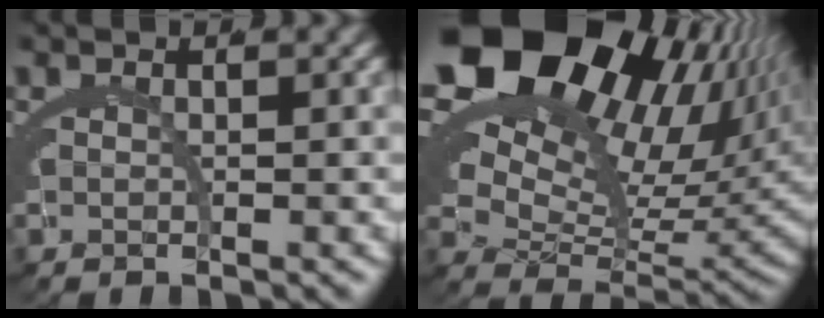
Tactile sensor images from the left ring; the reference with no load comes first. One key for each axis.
{"total": 18.8, "fx": 4.7, "fy": 12.3, "fz": 13.4, "tx": -0.227, "ty": 0.007, "tz": 0.064}